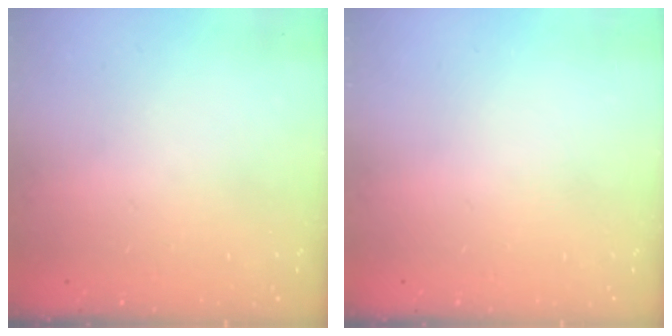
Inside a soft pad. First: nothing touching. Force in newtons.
{"total": 0.0}